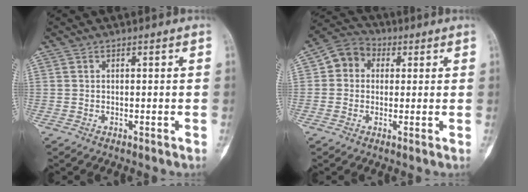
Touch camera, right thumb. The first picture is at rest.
{"total": 6.9, "force": [1.3, 5.9, 3.2], "torque": [-0.030, 0.015, 0.009]}